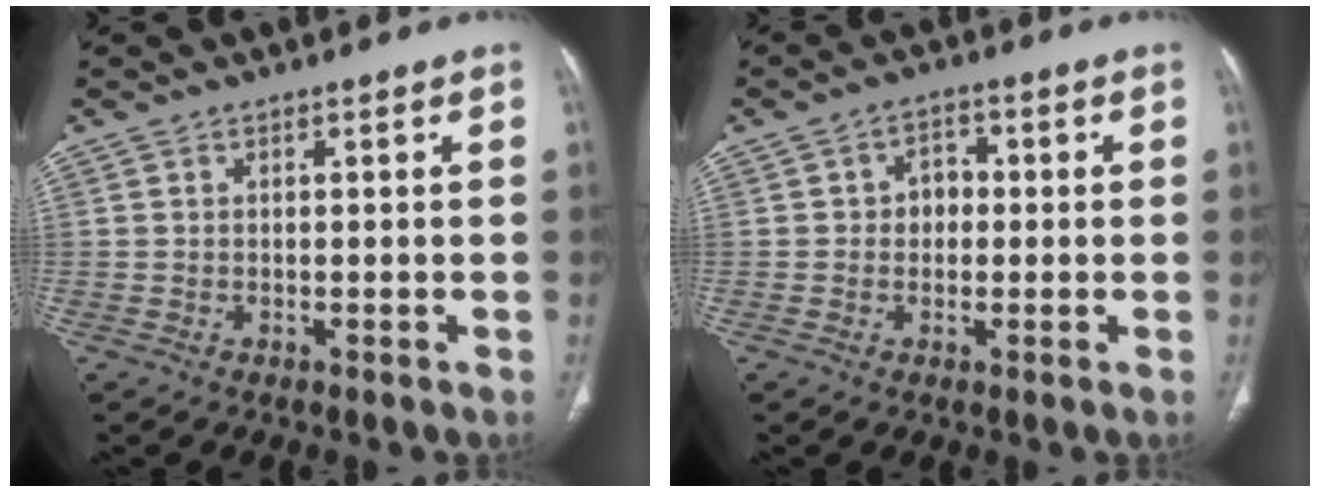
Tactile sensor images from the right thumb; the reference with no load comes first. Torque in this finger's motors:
{"motor_torque": [-0.37, 0.01, -0.06, 0.11, 0.10]}